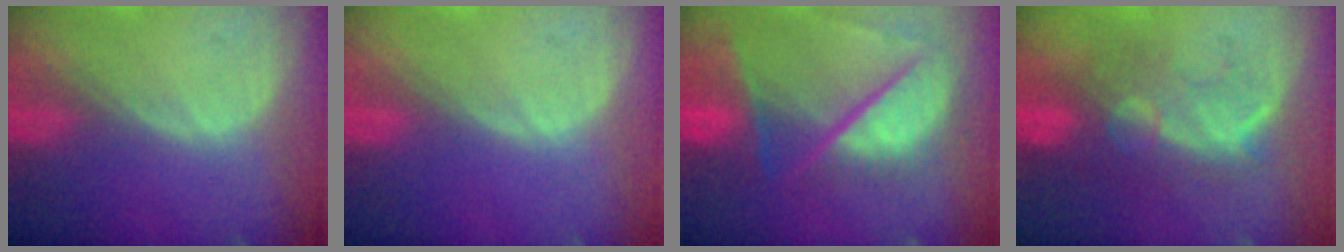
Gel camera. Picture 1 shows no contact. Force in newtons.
{"total": 0.0}
{"total": 10.9, "press": 9.0, "slide": 6.1}
{"total": 9.4, "press": 8.7, "slide": 3.4}